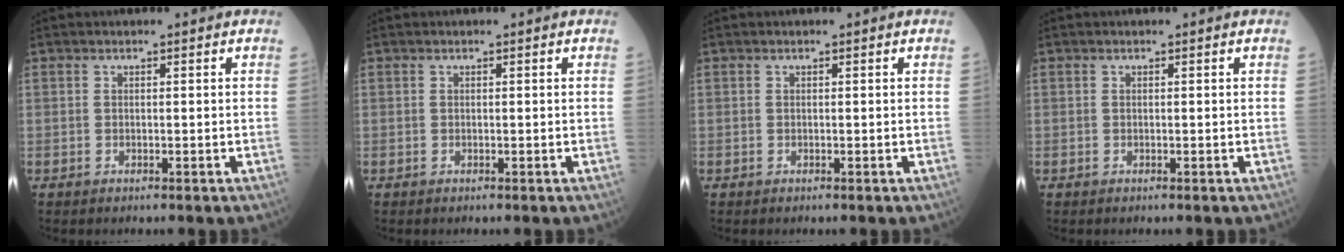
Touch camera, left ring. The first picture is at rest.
{"total": 0.0}
{"total": 0.0}
{"total": 0.0}